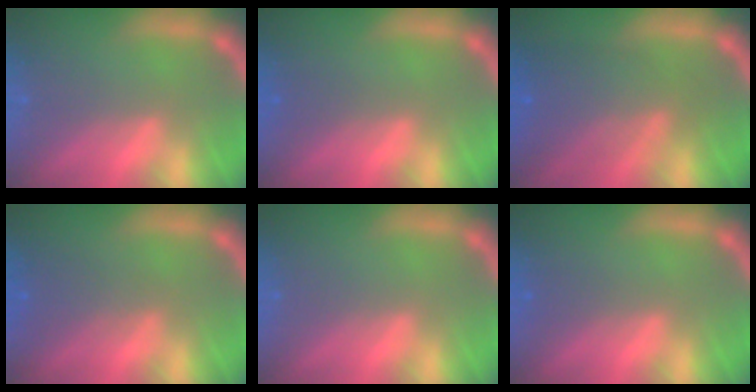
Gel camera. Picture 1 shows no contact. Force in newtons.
{"total": 0.9}
{"total": 6.6}
{"total": 2.5}
{"total": 0.0}
{"total": 0.9}